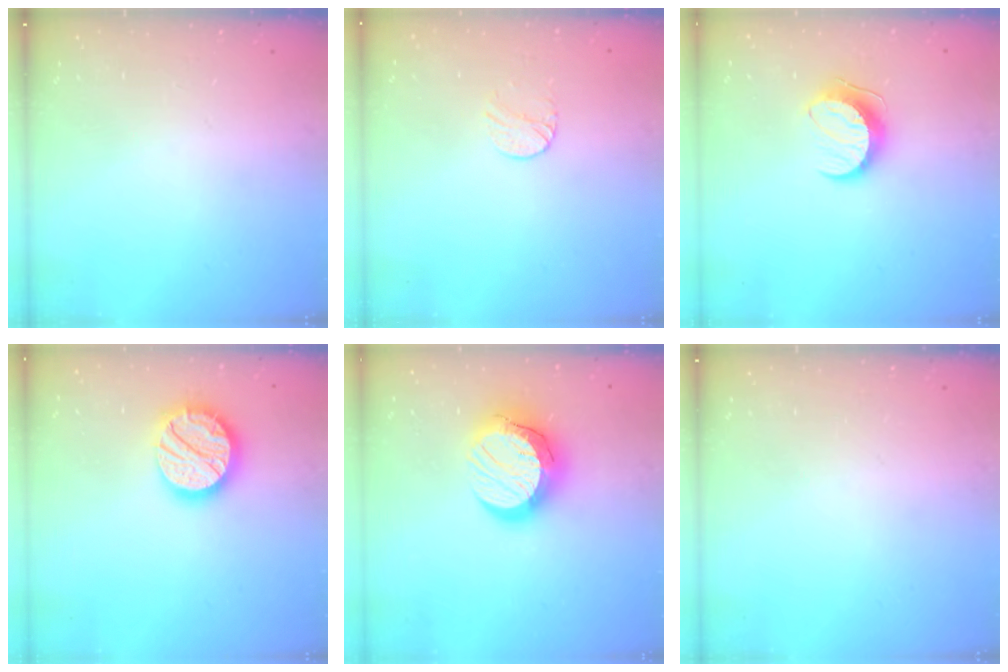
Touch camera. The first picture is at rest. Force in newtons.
{"total": 5.8, "press": 5.8, "slide": 0.4}
{"total": 9.8, "press": 9.8, "slide": 0.1}
{"total": 17.0, "press": 17.0, "slide": 0.8}
{"total": 16.3, "press": 16.3, "slide": 1.1}
{"total": 0.0}